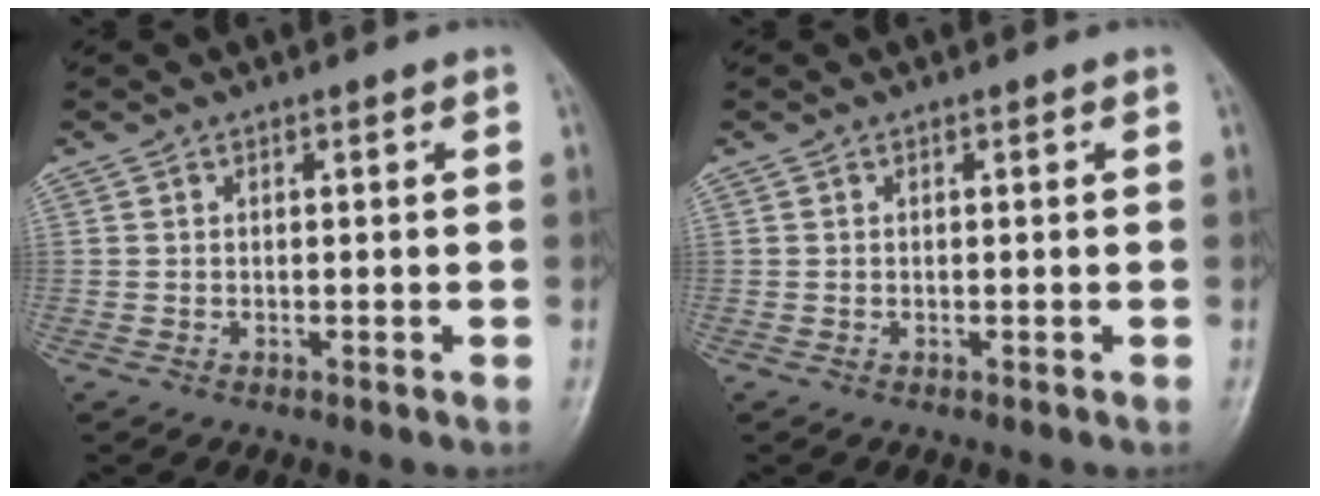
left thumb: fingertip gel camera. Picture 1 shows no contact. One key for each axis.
{"total": 0.0}